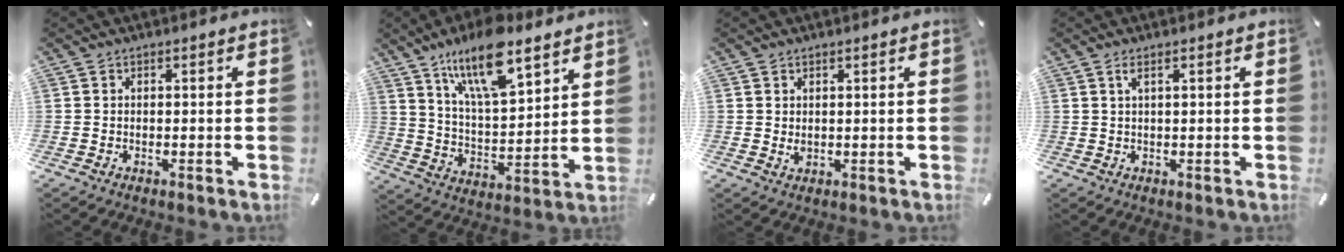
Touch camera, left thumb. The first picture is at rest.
{"total": 16.6, "force": [11.8, 6.2, 9.9], "torque": [-0.182, -0.053, 0.206]}
{"total": 1.3, "force": [0.8, 0.8, 0.7], "torque": [-0.015, 0.002, 0.014]}
{"total": 1.9, "force": [0.9, 0.2, 1.7], "torque": [-0.035, 0.001, 0.014]}